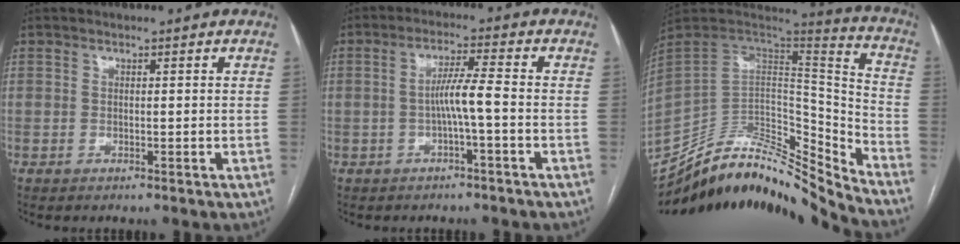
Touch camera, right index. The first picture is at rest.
{"total": 4.7, "force": [-1.1, -0.4, 4.5], "torque": [-0.082, 0.012, -0.019]}
{"total": 24.1, "force": [-22.8, 3.0, 7.4], "torque": [-0.123, 0.032, -0.361]}